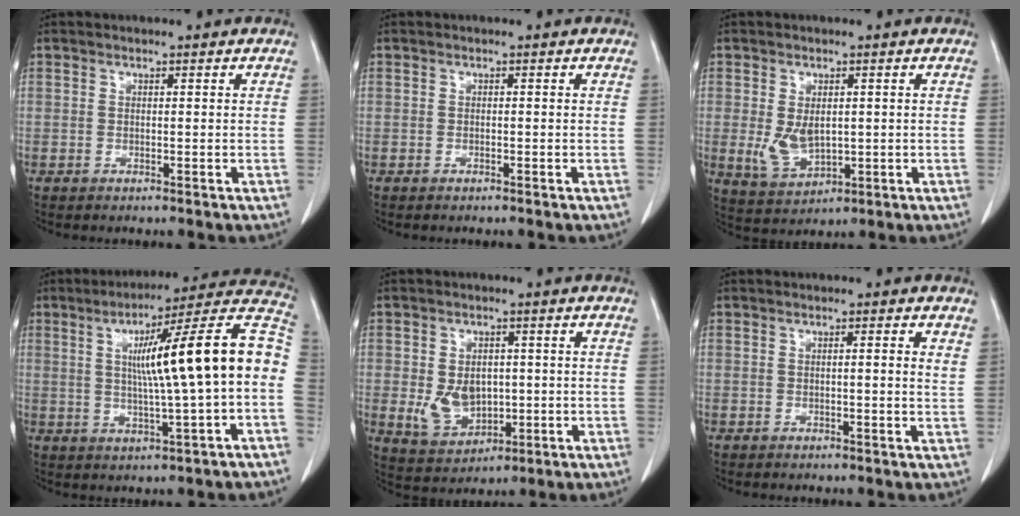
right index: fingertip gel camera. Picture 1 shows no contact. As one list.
[{"total": 0.0}, {"total": 5.4, "force": [0.2, 3.1, 4.4], "torque": [-0.092, -0.007, 0.018]}, {"total": 18.3, "force": [1.1, 0.3, 18.3], "torque": [-0.262, 0.033, 0.011]}, {"total": 6.8, "force": [-0.2, 4.9, 4.7], "torque": [-0.091, 0.000, 0.015]}, {"total": 2.0, "force": [0.8, 0.0, 1.9], "torque": [-0.028, 0.000, 0.008]}]